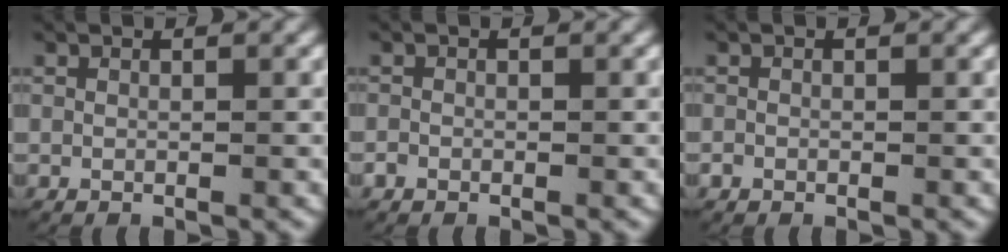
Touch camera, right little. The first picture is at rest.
{"total": 0.6, "force": [-0.4, 0.5, 0.0], "torque": [-0.001, 0.001, -0.009]}
{"total": 0.5, "force": [-0.3, 0.5, 0.0], "torque": [0.000, 0.002, -0.007]}